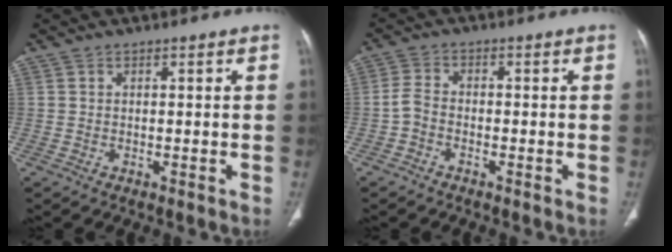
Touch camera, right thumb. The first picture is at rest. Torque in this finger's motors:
{"motor_torque": [-0.53, 0.54, 0.08, 0.49, -0.04]}